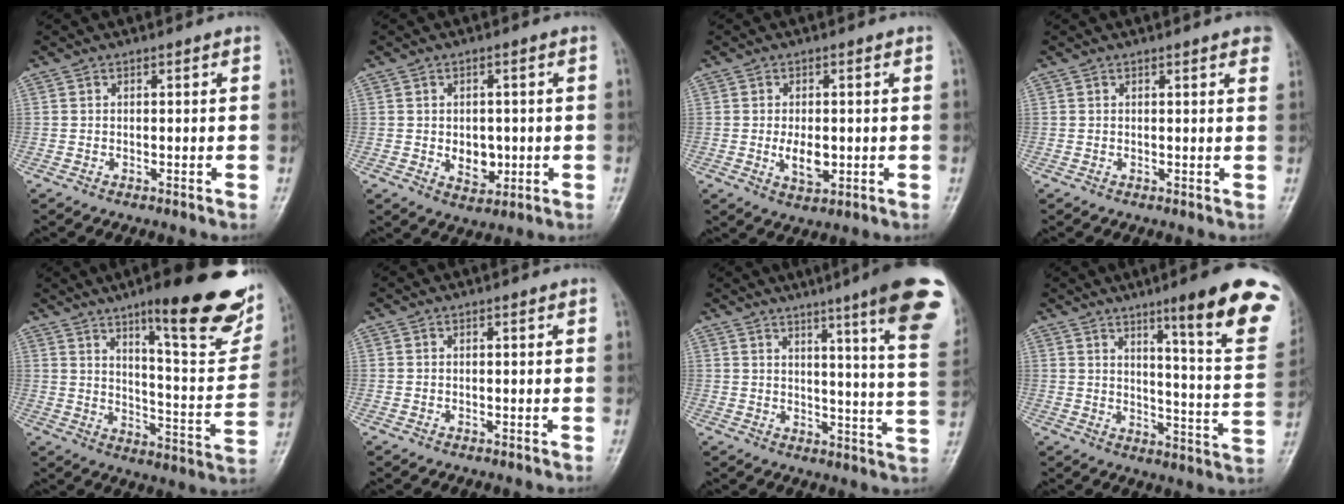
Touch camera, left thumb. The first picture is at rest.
{"total": 5.3, "force": [-0.5, 3.9, 3.6], "torque": [-0.033, -0.004, 0.002]}
{"total": 4.9, "force": [-0.5, 2.7, 4.1], "torque": [-0.067, -0.008, -0.003]}
{"total": 3.4, "force": [2.4, 0.6, 2.4], "torque": [-0.021, 0.000, 0.020]}
{"total": 25.6, "force": [14.8, 6.8, 19.8], "torque": [-0.224, -0.058, 0.206]}
{"total": 0.0}
{"total": 19.5, "force": [11.4, 1.2, 15.8], "torque": [-0.183, -0.056, 0.131]}
{"total": 19.4, "force": [11.0, 2.2, 15.7], "torque": [-0.177, -0.059, 0.146]}